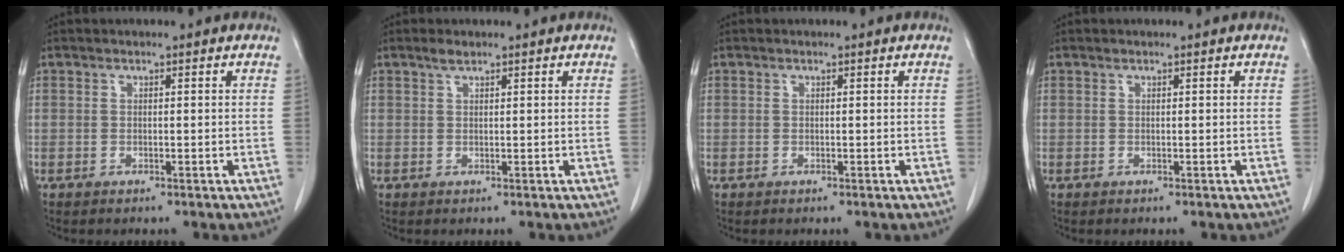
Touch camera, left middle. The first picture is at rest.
{"total": 1.2, "force": [1.0, 0.2, 0.7], "torque": [-0.018, 0.001, 0.022]}
{"total": 0.0}
{"total": 0.0}